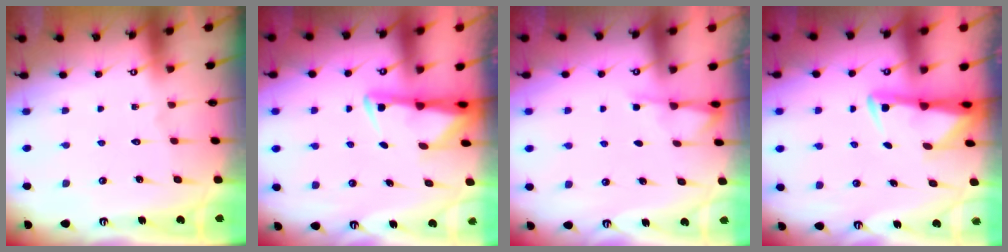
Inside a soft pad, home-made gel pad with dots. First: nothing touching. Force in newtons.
{"total": 2.9, "press": 2.8, "slide": 0.6}
{"total": 1.9, "press": 1.9, "slide": 0.4}
{"total": 2.7, "press": 2.6, "slide": 0.5}